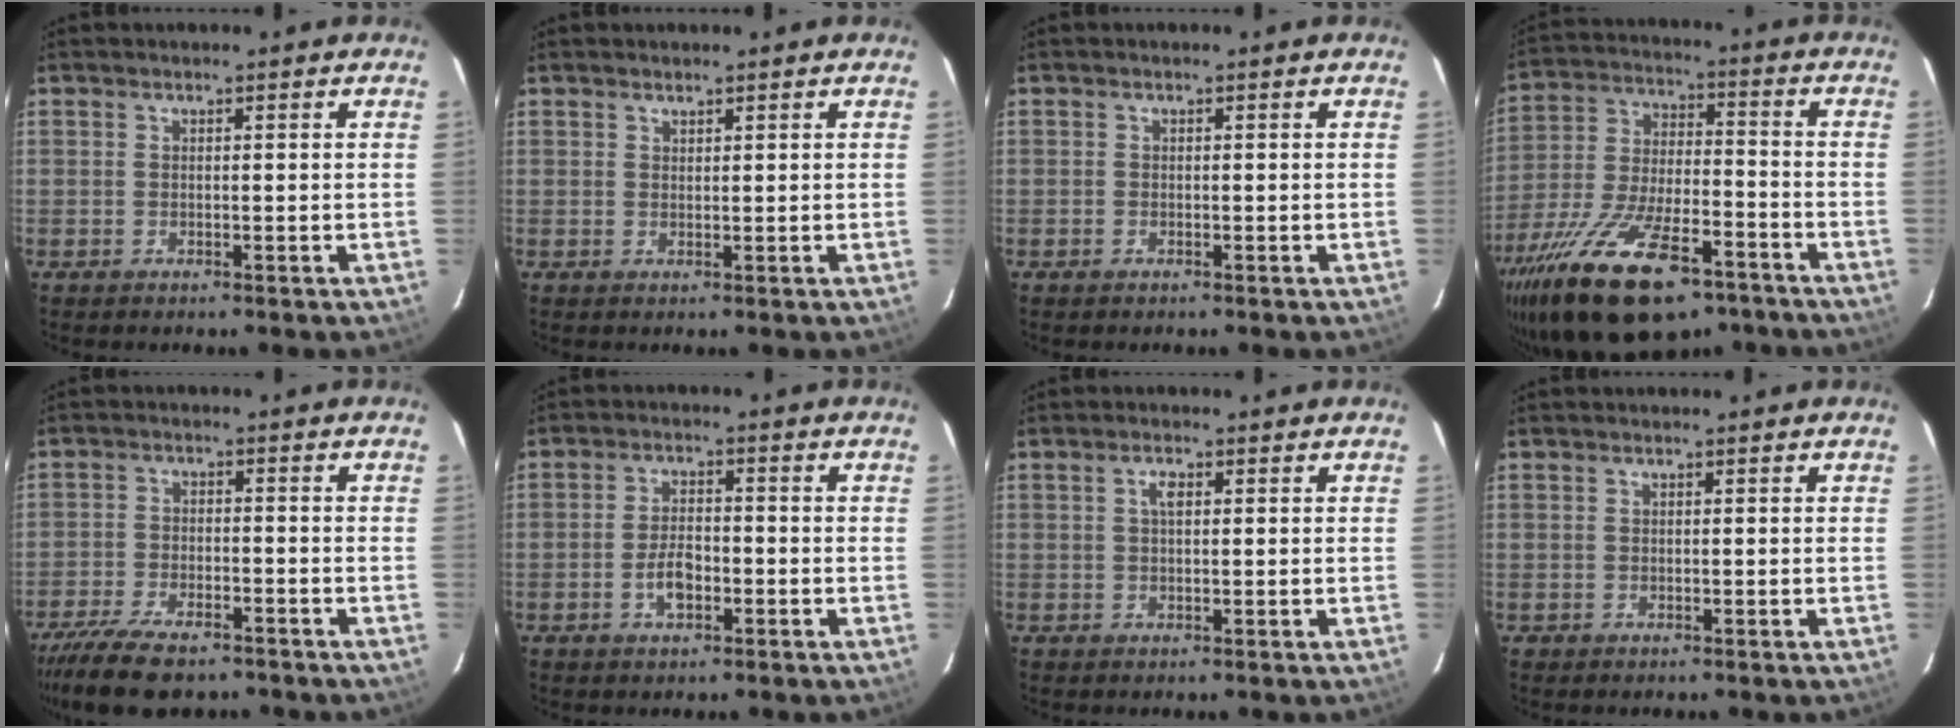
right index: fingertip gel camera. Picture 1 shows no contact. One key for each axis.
{"total": 0.9, "fx": 0.8, "fy": 0.4, "fz": 0.1, "tx": -0.002, "ty": 0.002, "tz": 0.014}
{"total": 0.6, "fx": -0.4, "fy": 0.4, "fz": 0.1, "tx": -0.001, "ty": 0.001, "tz": -0.009}
{"total": 25.1, "fx": -16.2, "fy": 10.2, "fz": 16.2, "tx": -0.320, "ty": -0.038, "tz": -0.260}
{"total": 12.4, "fx": -9.8, "fy": 4.3, "fz": 6.3, "tx": -0.148, "ty": -0.027, "tz": -0.171}
{"total": 4.9, "fx": -2.0, "fy": 2.6, "fz": 3.7, "tx": -0.075, "ty": 0.004, "tz": -0.033}
{"total": 1.9, "fx": 0.5, "fy": 0.9, "fz": 1.6, "tx": -0.031, "ty": 0.006, "tz": 0.009}
{"total": 0.6, "fx": -0.2, "fy": 0.5, "fz": 0.0, "tx": 0.002, "ty": 0.002, "tz": -0.002}